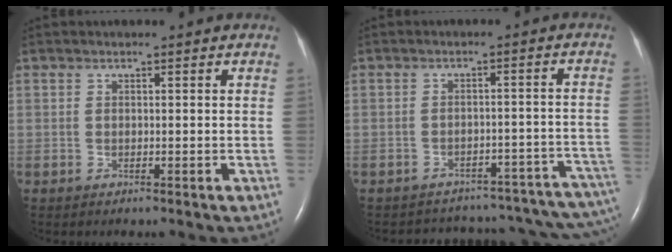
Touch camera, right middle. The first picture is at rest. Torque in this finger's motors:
{"motor_torque": [1.07, -1.07, 0.12, 0.02]}